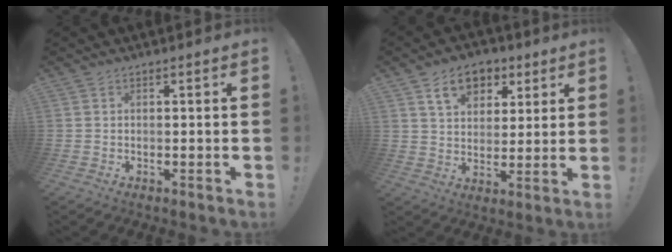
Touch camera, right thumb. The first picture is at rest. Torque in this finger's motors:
{"motor_torque": [0.02, 0.13, -0.20, 0.36, 0.13]}